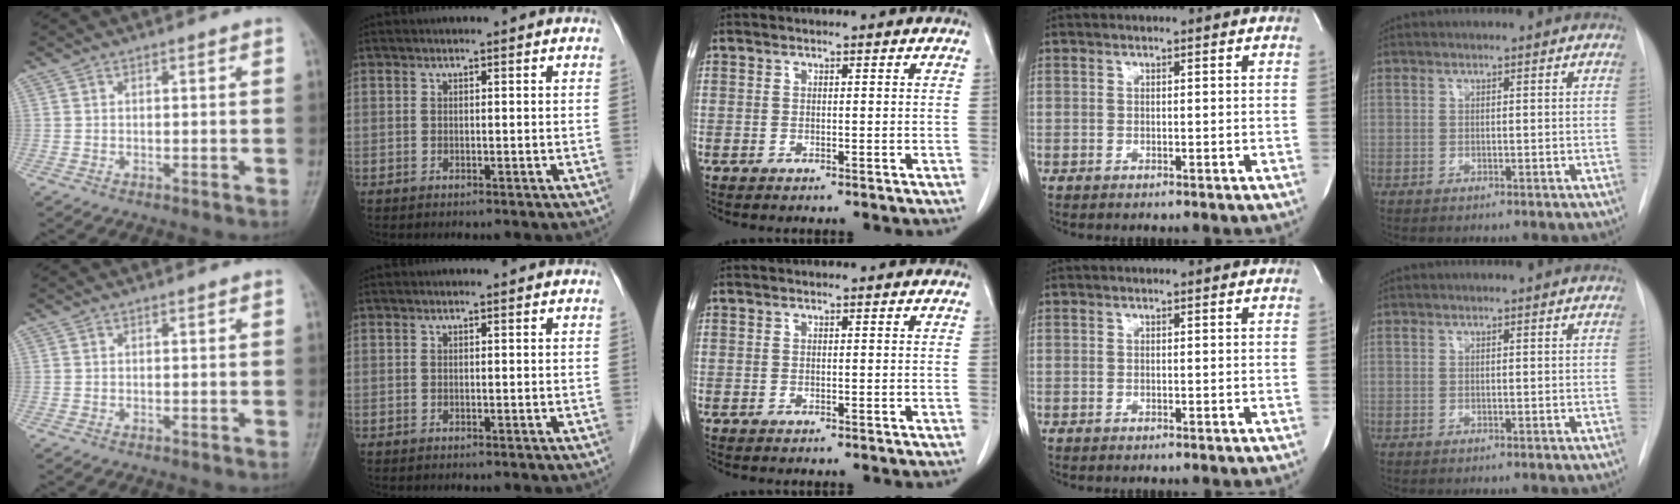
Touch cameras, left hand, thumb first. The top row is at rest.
{}